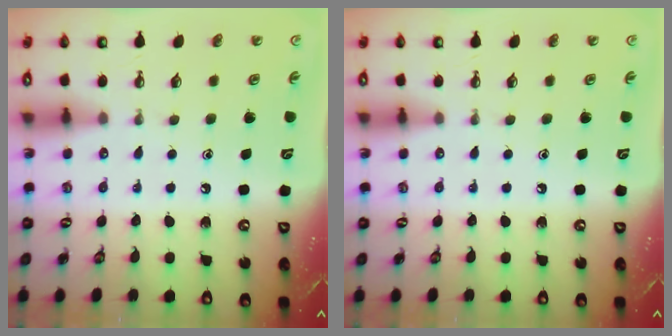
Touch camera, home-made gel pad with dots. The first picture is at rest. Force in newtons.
{"total": 0.0}